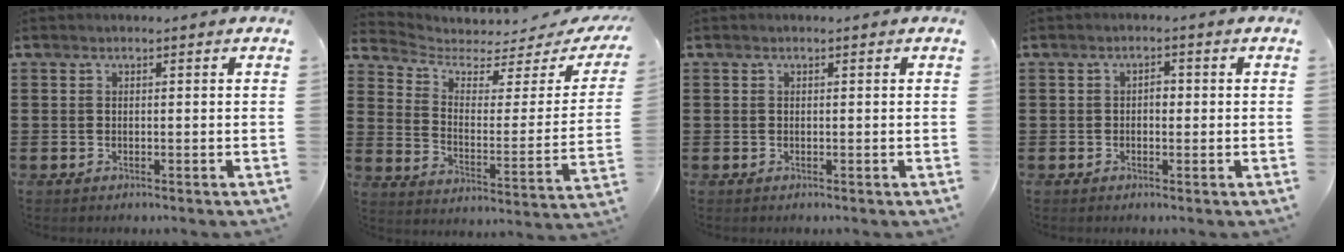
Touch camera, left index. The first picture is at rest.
{"total": 3.5, "force": [2.9, 1.2, 1.5], "torque": [-0.052, -0.029, 0.046]}
{"total": 0.0}
{"total": 1.5, "force": [0.1, 0.7, 1.3], "torque": [-0.026, 0.003, 0.001]}